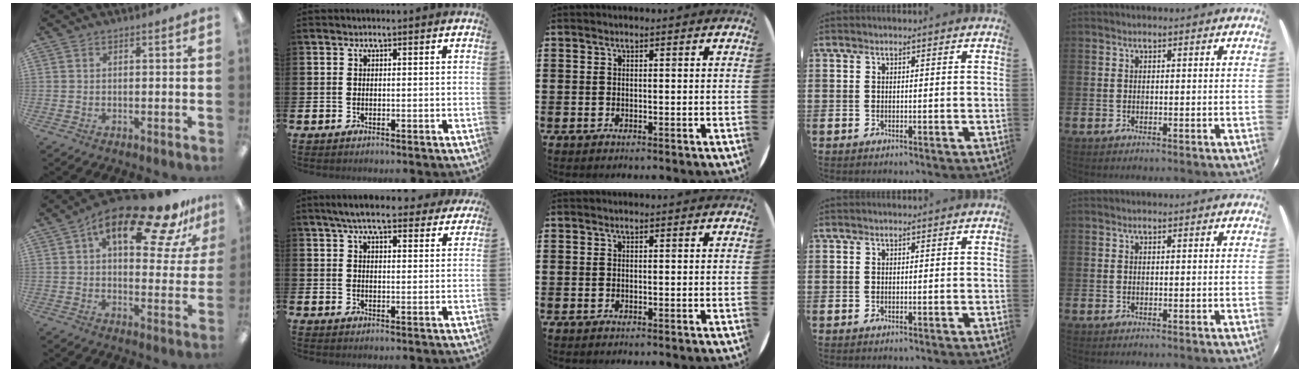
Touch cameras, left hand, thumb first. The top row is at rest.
{"thumb": {"total": 19.6, "force": [11.4, 7.9, 13.9], "torque": [-0.209, -0.054, 0.182]}, "index": {"total": 7.0, "force": [6.3, 1.3, 2.7], "torque": [-0.058, -0.022, 0.110]}}